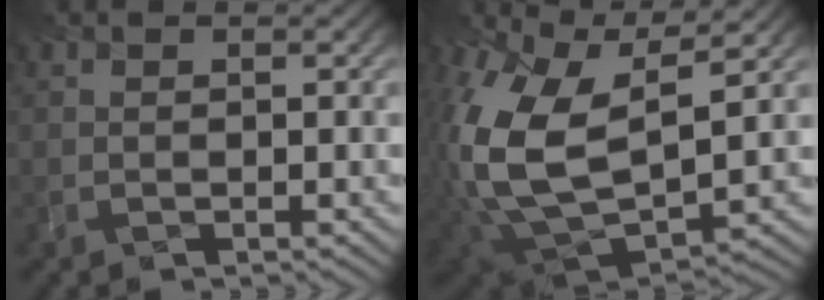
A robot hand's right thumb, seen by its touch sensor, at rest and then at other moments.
{"total": 13.9, "force": [0.6, 8.6, 10.9], "torque": [-0.284, -0.025, 0.035]}